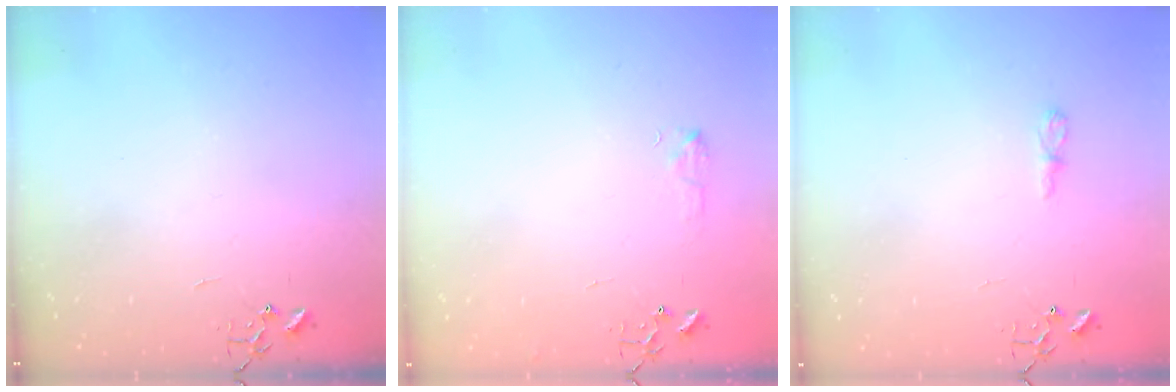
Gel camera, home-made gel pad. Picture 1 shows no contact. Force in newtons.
{"total": 6.4, "press": 6.3, "slide": 0.9}
{"total": 4.5, "press": 4.5, "slide": 0.5}